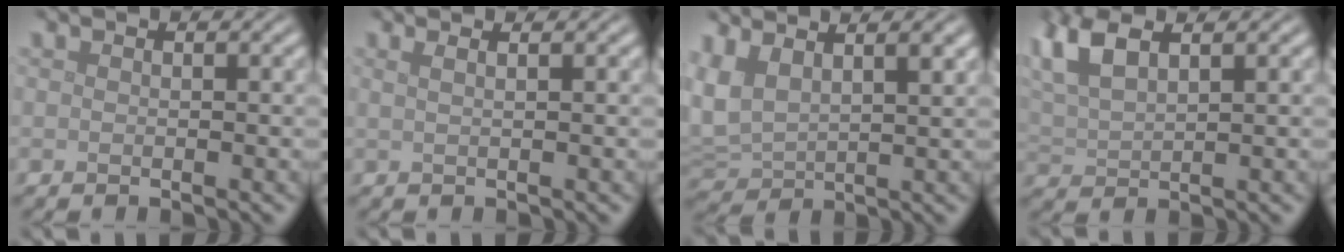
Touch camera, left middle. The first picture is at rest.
{"total": 2.8, "force": [1.5, 1.4, 1.9], "torque": [-0.004, 0.011, -0.012]}
{"total": 6.0, "force": [2.7, 2.8, 4.5], "torque": [-0.111, 0.008, 0.052]}
{"total": 4.6, "force": [2.9, 1.7, 3.2], "torque": [-0.084, 0.017, 0.058]}